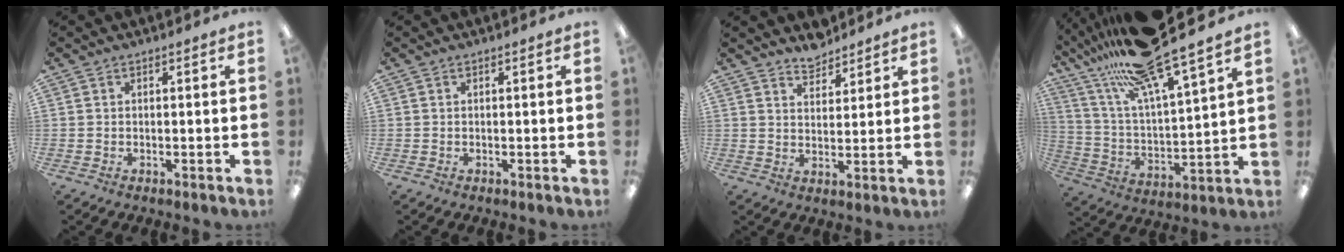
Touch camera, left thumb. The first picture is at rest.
{"total": 0.0}
{"total": 4.8, "force": [4.5, 1.6, 0.4], "torque": [0.007, -0.031, 0.082]}
{"total": 20.6, "force": [17.2, 2.8, 11.0], "torque": [-0.202, -0.111, 0.285]}